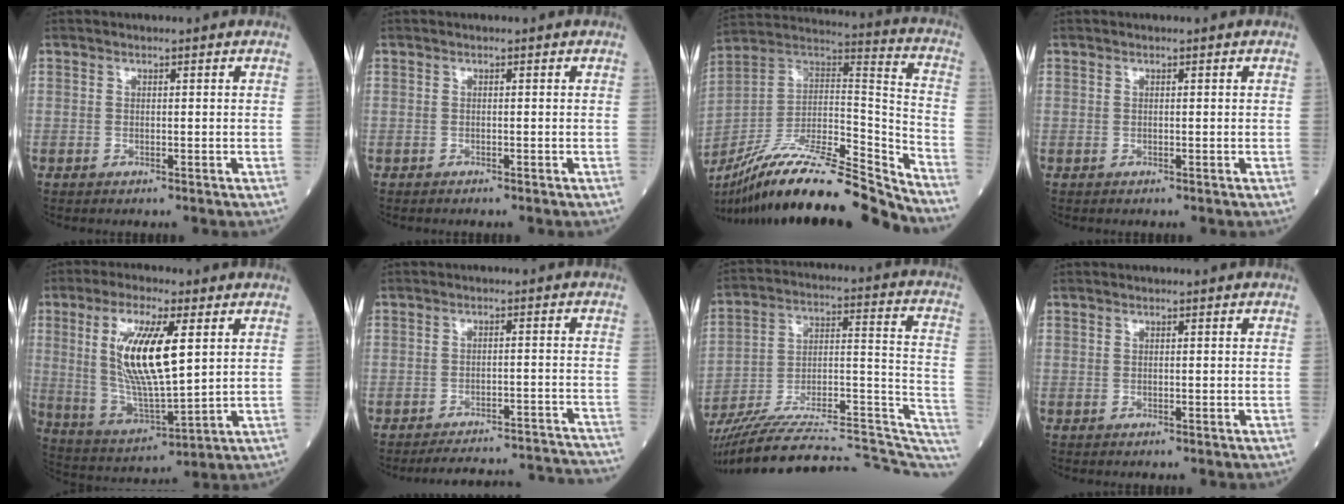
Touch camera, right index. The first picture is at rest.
{"total": 0.0}
{"total": 23.7, "force": [-20.4, 1.3, 12.1], "torque": [-0.209, 0.013, -0.348]}
{"total": 0.0}
{"total": 14.3, "force": [3.8, 3.0, 13.5], "torque": [-0.277, -0.003, 0.076]}
{"total": 16.2, "force": [-16.0, 0.7, 2.3], "torque": [-0.019, 0.017, -0.191]}
{"total": 31.3, "force": [-27.3, 5.9, 14.0], "torque": [-0.190, 0.013, -0.387]}
{"total": 0.0}